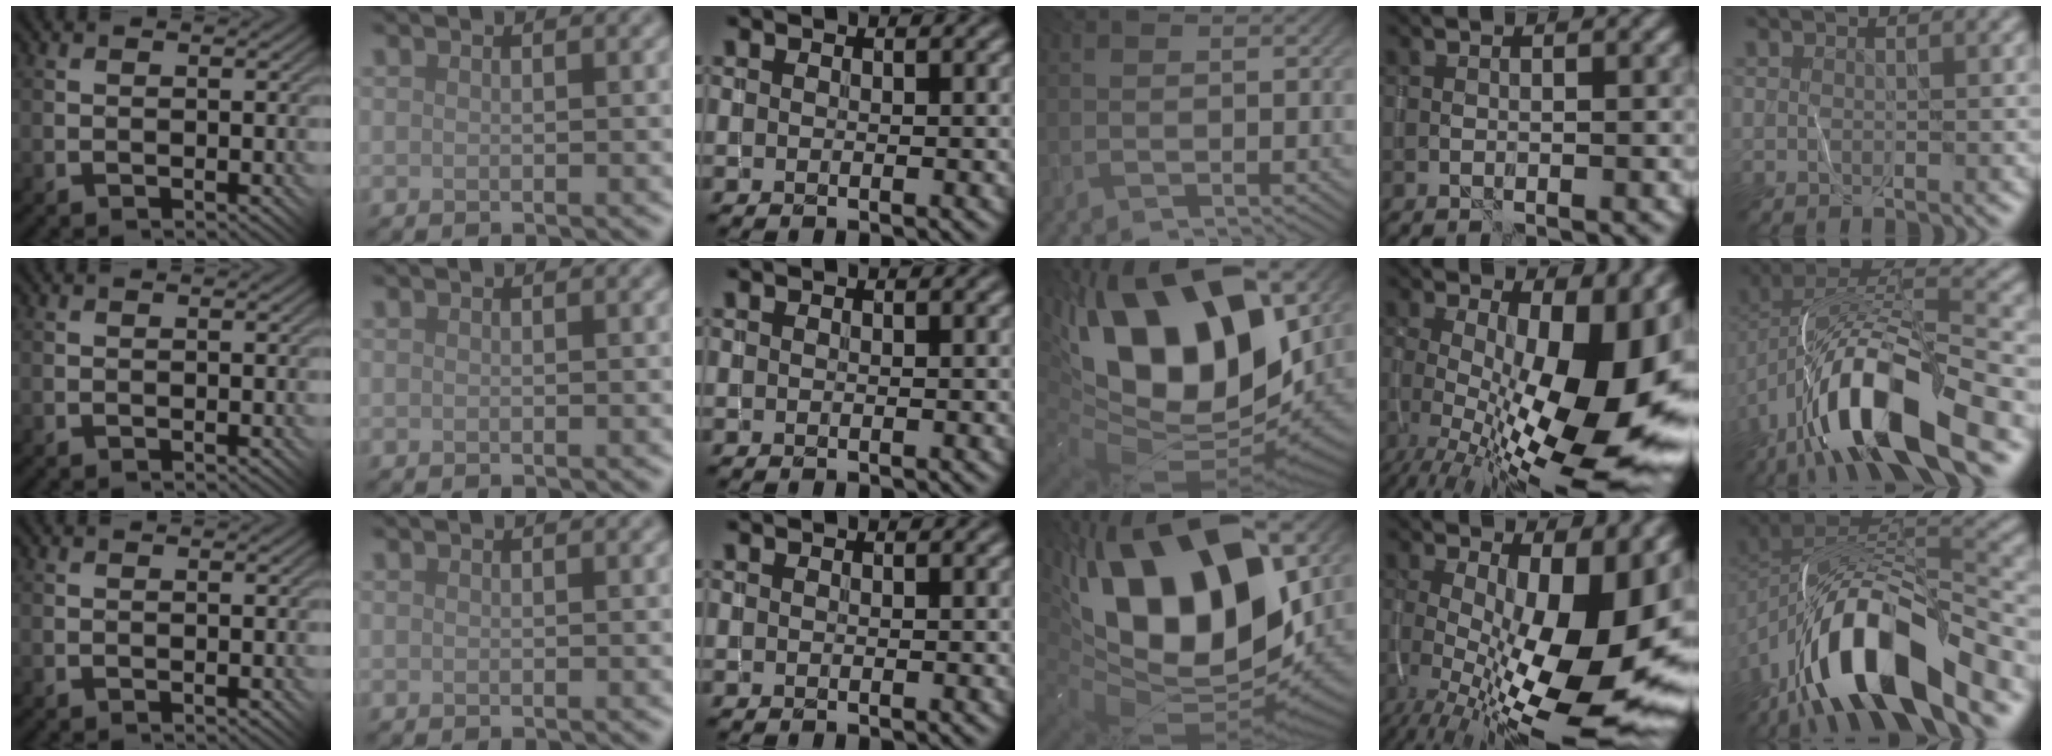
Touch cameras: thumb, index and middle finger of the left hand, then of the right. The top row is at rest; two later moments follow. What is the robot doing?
{"motion": "wrap", "object": "yarn"}